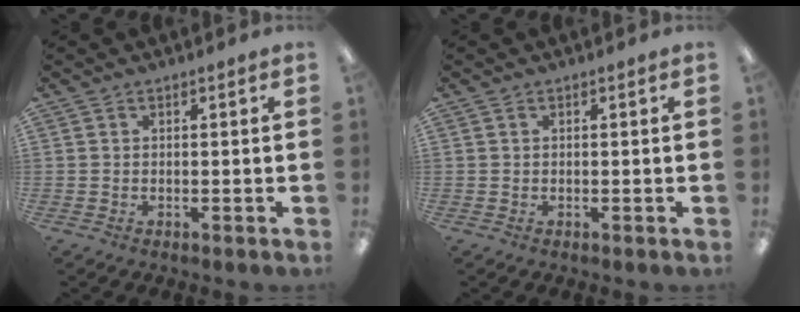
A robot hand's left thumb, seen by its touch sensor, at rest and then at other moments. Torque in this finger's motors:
{"motor_torque": [0.00, 0.00, 0.00, -0.01, 0.00]}